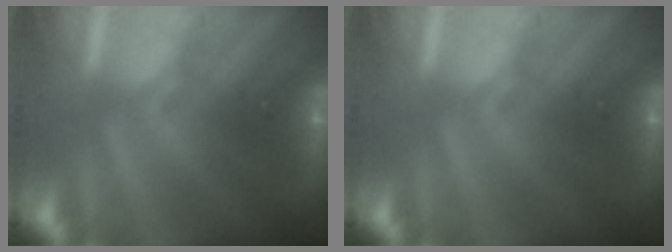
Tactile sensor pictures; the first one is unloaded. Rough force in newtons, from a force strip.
{"total": 0.0}